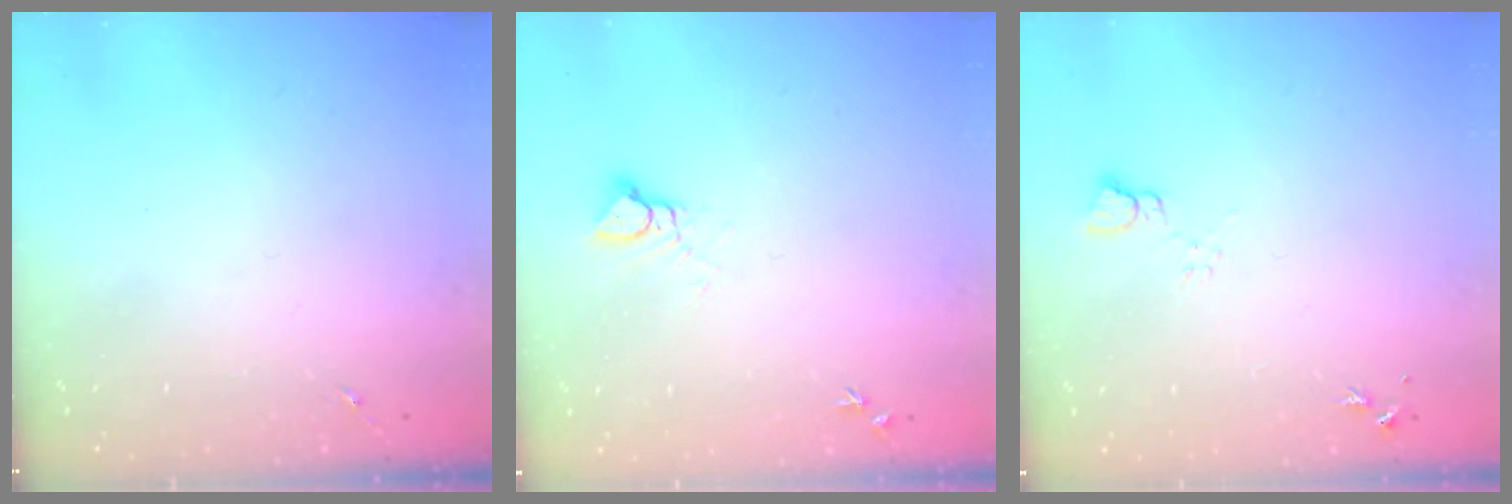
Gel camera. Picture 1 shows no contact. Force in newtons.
{"total": 3.7, "press": 3.7, "slide": 0.3}
{"total": 3.7, "press": 3.7, "slide": 0.4}